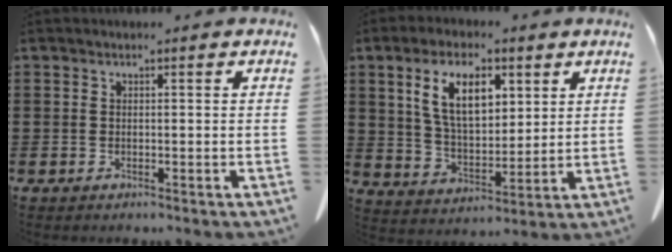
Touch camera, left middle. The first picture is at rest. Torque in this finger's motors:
{"motor_torque": [2.14, 0.00, 0.49, 0.15]}